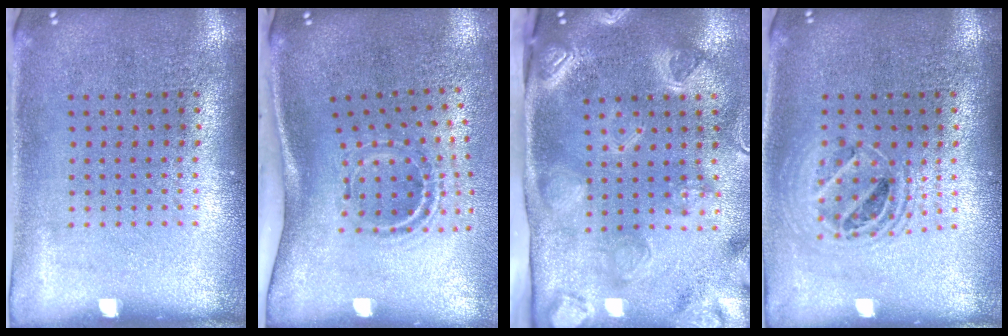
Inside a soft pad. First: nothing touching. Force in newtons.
{"total": 2.2, "press": 1.2, "slide": 1.8}
{"total": 3.9, "press": 2.9, "slide": 2.6}
{"total": 1.5, "press": 1.3, "slide": 0.7}